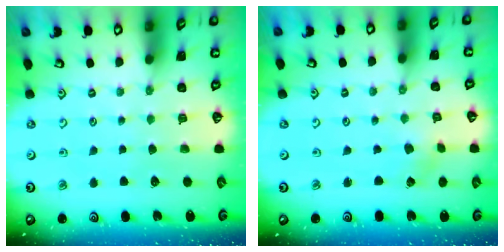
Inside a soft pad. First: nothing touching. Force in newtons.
{"total": 0.7, "press": 0.7, "slide": 0.0}